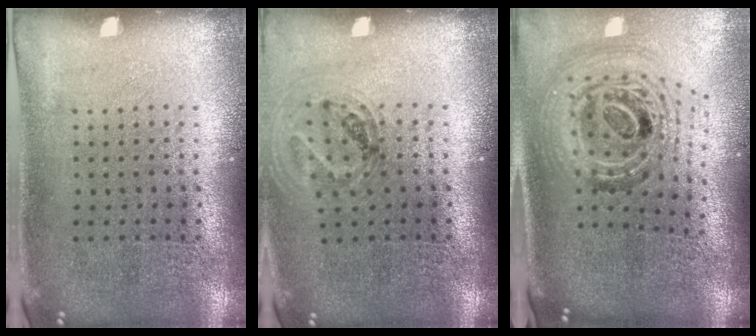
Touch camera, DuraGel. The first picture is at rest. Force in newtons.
{"total": 1.0, "press": 0.9, "slide": 0.2}
{"total": 2.1, "press": 1.6, "slide": 1.3}